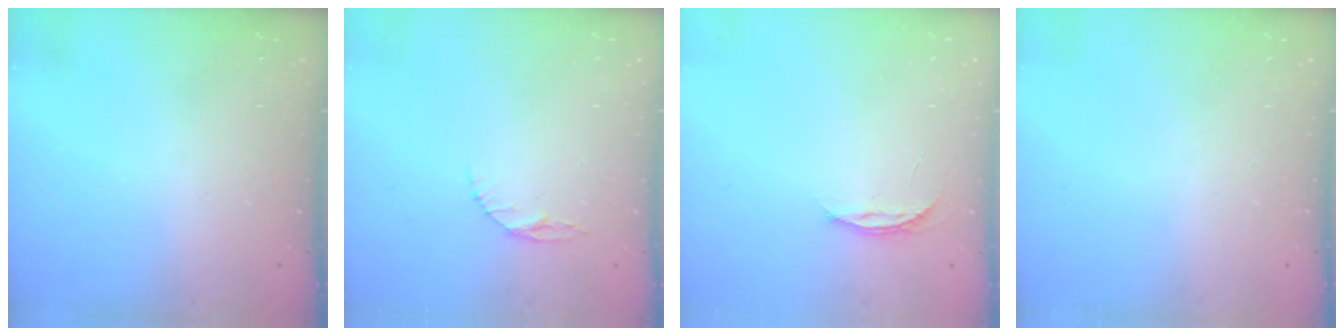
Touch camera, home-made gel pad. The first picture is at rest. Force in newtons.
{"total": 4.7, "press": 4.7, "slide": 0.6}
{"total": 4.0, "press": 3.9, "slide": 0.5}
{"total": 0.0}